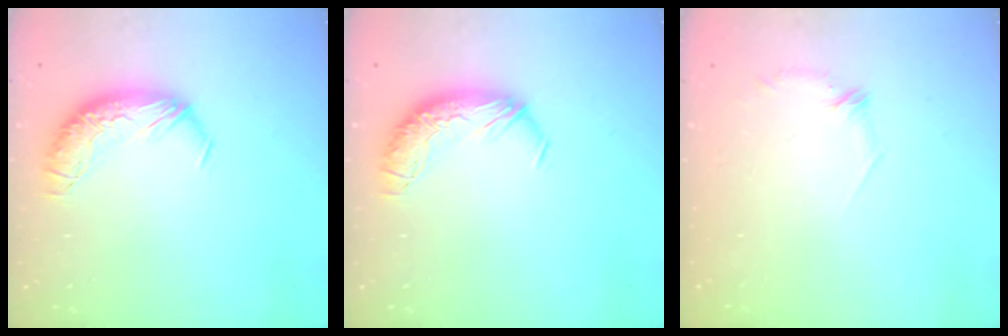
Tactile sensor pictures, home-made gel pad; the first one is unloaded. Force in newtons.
{"total": 0.0}
{"total": 6.8, "press": 6.8, "slide": 0.8}